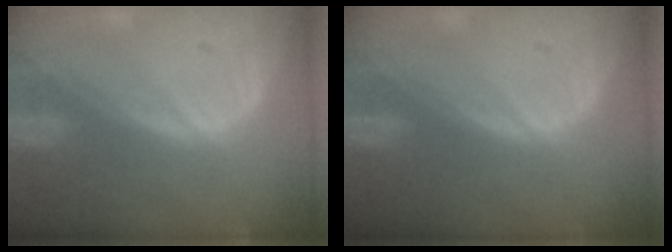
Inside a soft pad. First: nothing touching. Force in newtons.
{"total": 0.0}